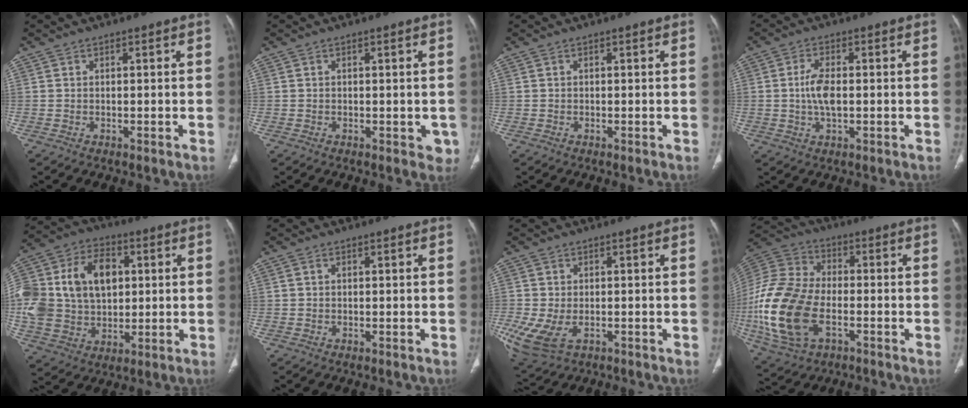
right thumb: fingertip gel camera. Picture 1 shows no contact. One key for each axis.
{"total": 2.3, "fx": -0.4, "fy": 1.5, "fz": 1.7, "tx": 0.000, "ty": 0.001, "tz": -0.003}
{"total": 0.0}
{"total": 5.3, "fx": -0.1, "fy": 2.5, "fz": 4.7, "tx": -0.099, "ty": 0.005, "tz": -0.004}
{"total": 26.3, "fx": 4.3, "fy": 18.9, "fz": 17.8, "tx": -0.383, "ty": 0.040, "tz": 0.091}
{"total": 0.5, "fx": 0.2, "fy": 0.4, "fz": 0.3, "tx": -0.006, "ty": 0.003, "tz": 0.004}
{"total": 9.6, "fx": -2.9, "fy": 6.0, "fz": 6.9, "tx": -0.169, "ty": -0.012, "tz": -0.042}
{"total": 21.7, "fx": -5.3, "fy": 12.9, "fz": 16.6, "tx": -0.376, "ty": 0.007, "tz": -0.096}